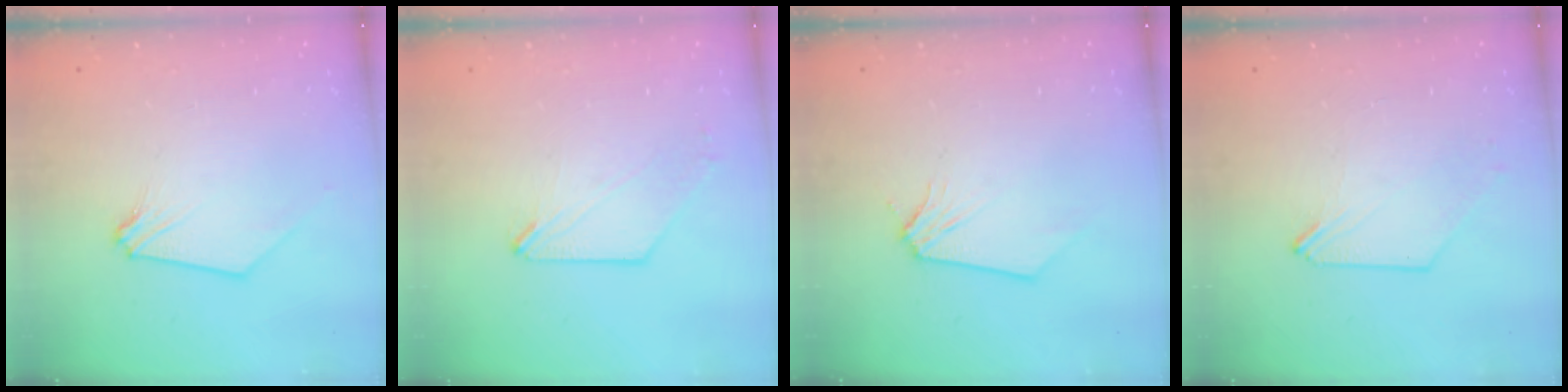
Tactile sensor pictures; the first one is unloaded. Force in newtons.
{"total": 0.7, "press": 0.7, "slide": 0.1}
{"total": 0.0}
{"total": 0.0}